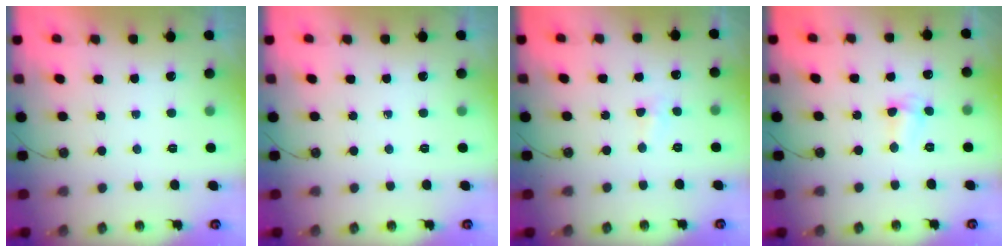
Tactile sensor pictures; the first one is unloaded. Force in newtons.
{"total": 0.0}
{"total": 2.4, "press": 2.3, "slide": 0.4}
{"total": 3.9, "press": 3.8, "slide": 0.6}